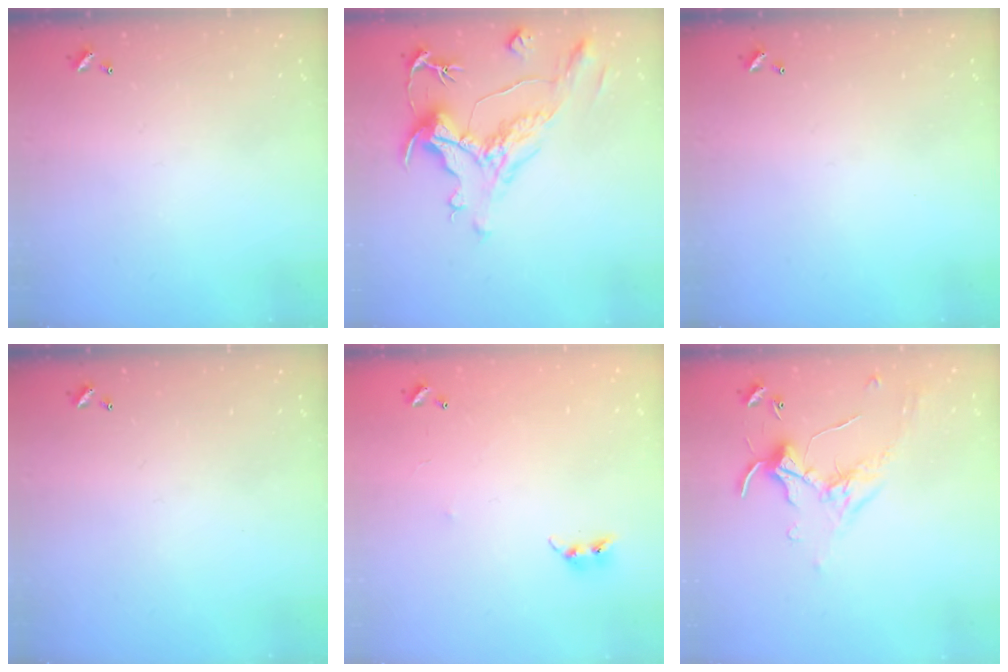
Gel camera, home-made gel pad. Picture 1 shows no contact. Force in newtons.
{"total": 1.6, "press": 0.6, "slide": 1.5}
{"total": 0.0}
{"total": 0.0}
{"total": 6.2, "press": 6.2, "slide": 0.2}
{"total": 0.0}